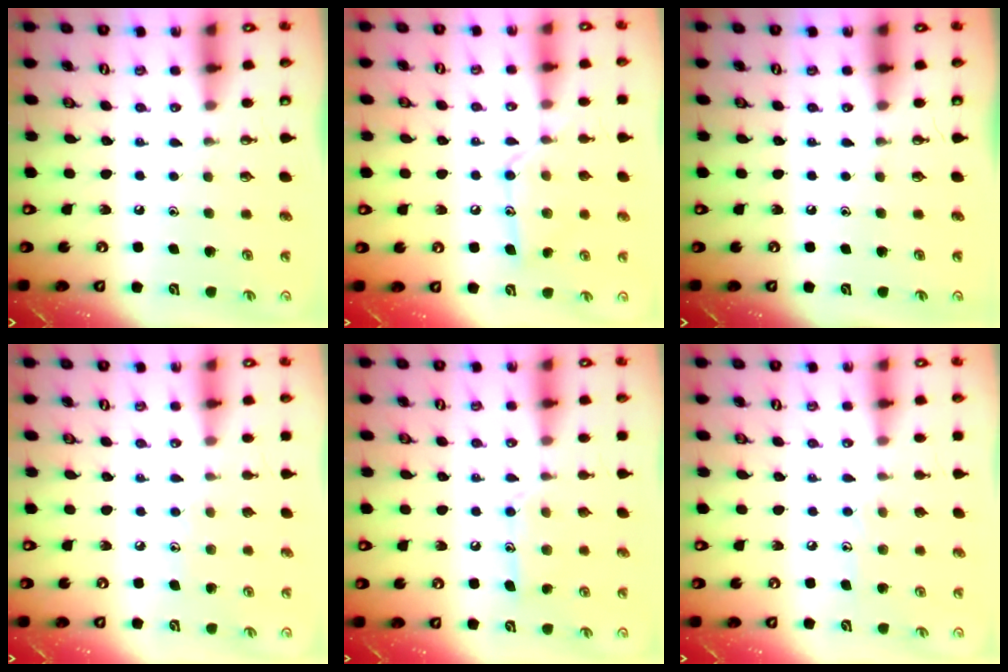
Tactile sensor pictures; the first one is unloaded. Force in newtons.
{"total": 12.8, "press": 12.7, "slide": 0.7}
{"total": 0.0}
{"total": 5.3, "press": 5.3, "slide": 0.6}
{"total": 10.8, "press": 10.8, "slide": 0.7}
{"total": 5.7, "press": 5.7, "slide": 0.5}